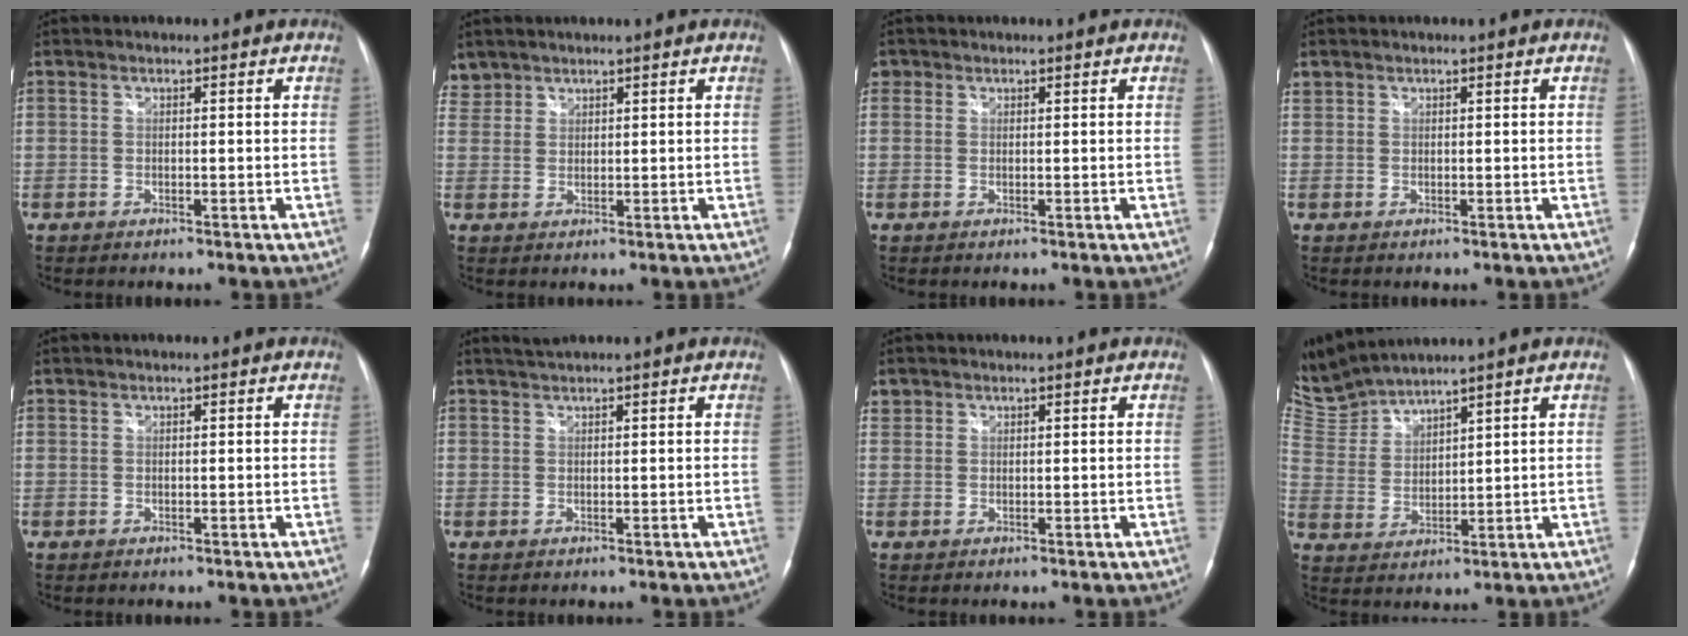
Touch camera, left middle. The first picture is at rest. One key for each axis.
{"total": 3.0, "fx": 2.5, "fy": 1.5, "fz": -0.4, "tx": 0.013, "ty": 0.009, "tz": 0.050}
{"total": 1.5, "fx": 0.7, "fy": 1.3, "fz": 0.2, "tx": 0.007, "ty": 0.007, "tz": 0.009}
{"total": 0.9, "fx": 0.7, "fy": 0.6, "fz": 0.0, "tx": 0.000, "ty": 0.014, "tz": 0.013}
{"total": 0.0}
{"total": 1.3, "fx": 1.2, "fy": -0.4, "fz": 0.3, "tx": -0.007, "ty": 0.010, "tz": 0.029}
{"total": 1.4, "fx": 1.0, "fy": 1.0, "fz": -0.1, "tx": 0.007, "ty": 0.010, "tz": 0.017}
{"total": 8.0, "fx": 7.9, "fy": -0.7, "fz": 0.8, "tx": -0.048, "ty": 0.012, "tz": 0.179}